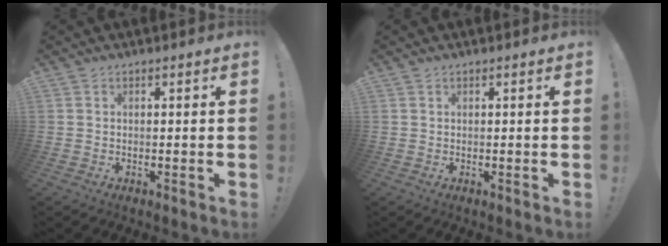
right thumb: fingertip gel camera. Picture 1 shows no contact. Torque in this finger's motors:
{"motor_torque": [-0.25, 0.05, -0.43, 0.11, -0.12]}